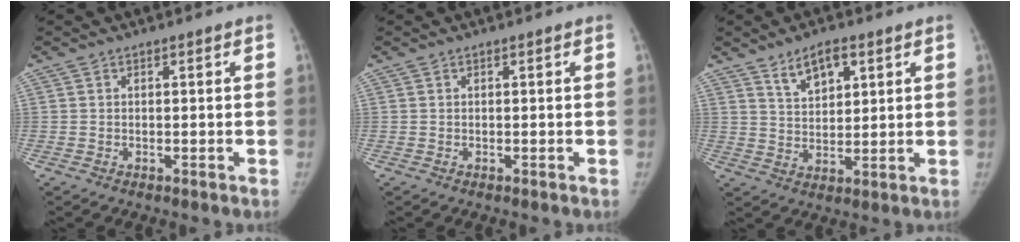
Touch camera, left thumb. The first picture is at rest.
{"total": 0.0}
{"total": 6.7, "force": [3.9, 3.5, 4.2], "torque": [-0.053, -0.023, 0.071]}